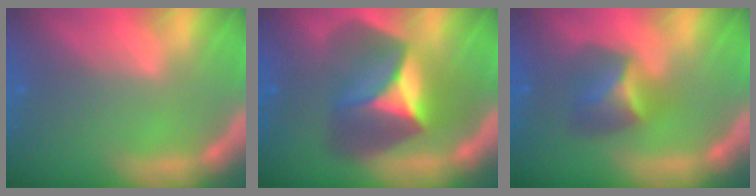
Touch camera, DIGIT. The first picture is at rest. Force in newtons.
{"total": 8.5}
{"total": 4.0}